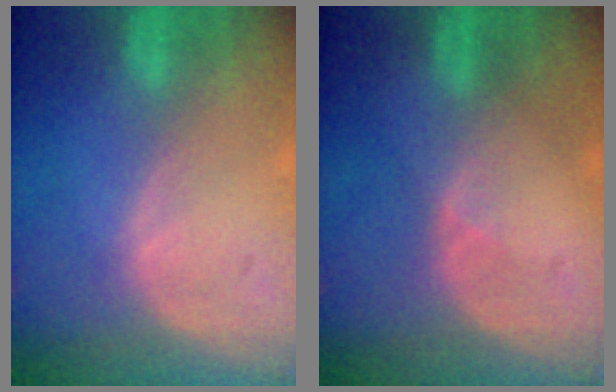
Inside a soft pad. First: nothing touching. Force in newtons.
{"total": 1.8, "press": 1.2, "slide": 1.3}